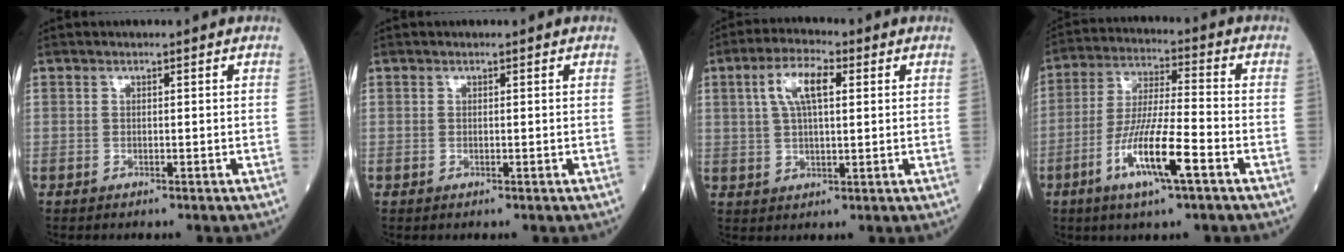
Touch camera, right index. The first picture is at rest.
{"total": 0.0}
{"total": 7.2, "force": [2.3, 2.3, 6.4], "torque": [-0.130, 0.016, 0.043]}
{"total": 11.5, "force": [-5.0, 0.9, 10.3], "torque": [-0.199, -0.012, -0.094]}